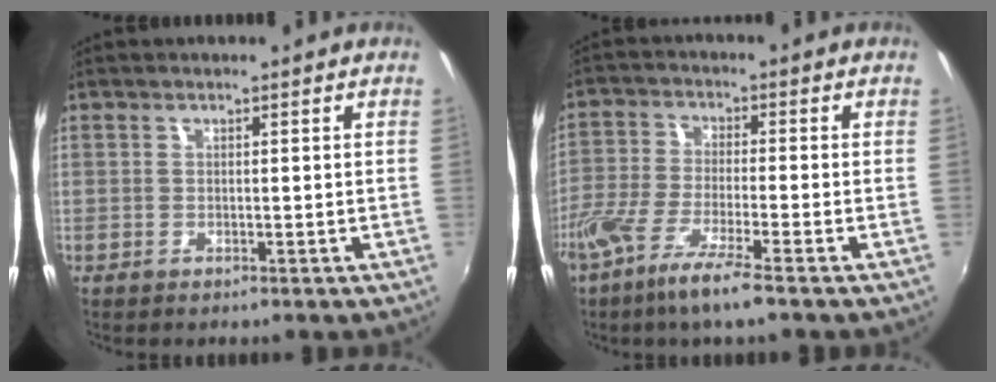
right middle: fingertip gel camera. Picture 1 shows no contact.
{"total": 9.4, "force": [-6.1, 0.5, 7.1], "torque": [-0.152, -0.021, -0.123]}